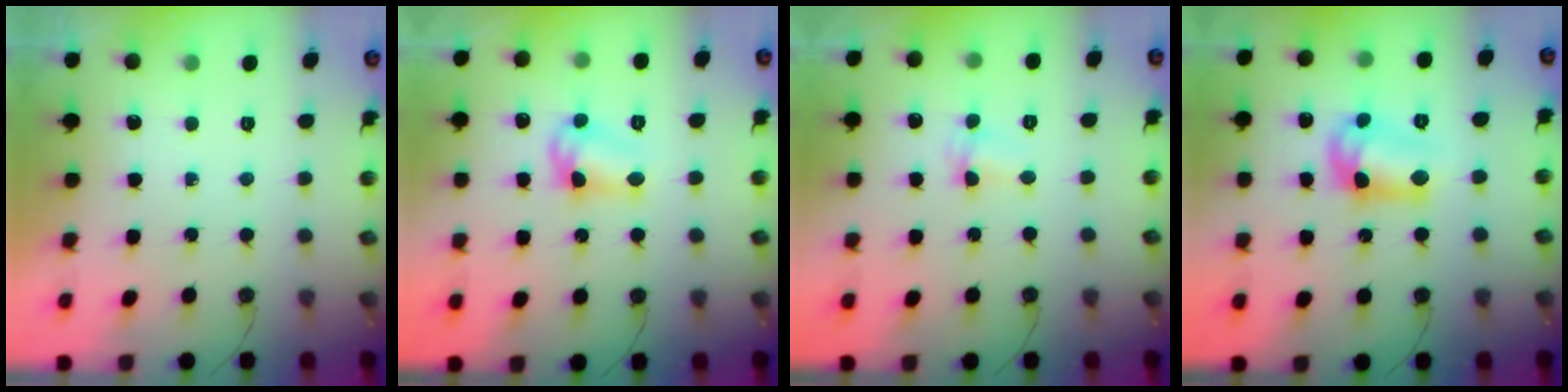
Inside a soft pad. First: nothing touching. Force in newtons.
{"total": 9.9, "press": 9.9, "slide": 0.6}
{"total": 1.7, "press": 1.6, "slide": 0.6}
{"total": 11.7, "press": 11.7, "slide": 0.8}